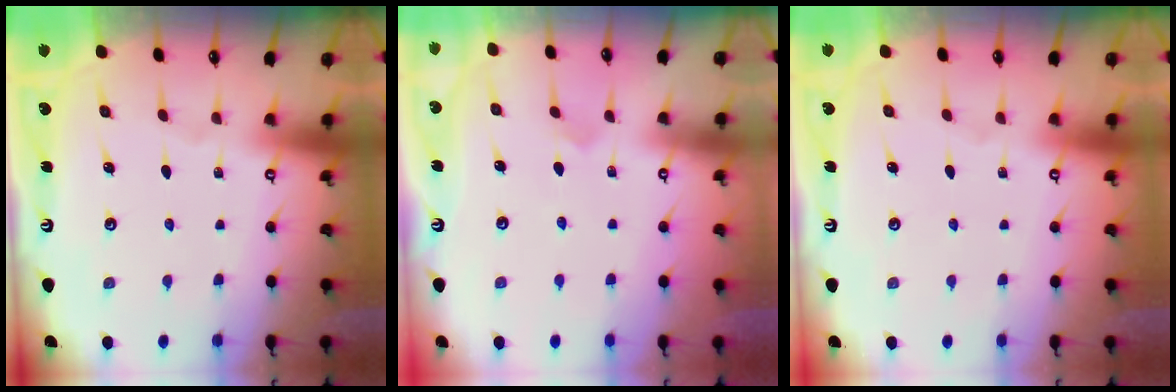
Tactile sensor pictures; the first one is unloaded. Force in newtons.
{"total": 4.1, "press": 4.1, "slide": 0.3}
{"total": 0.0}